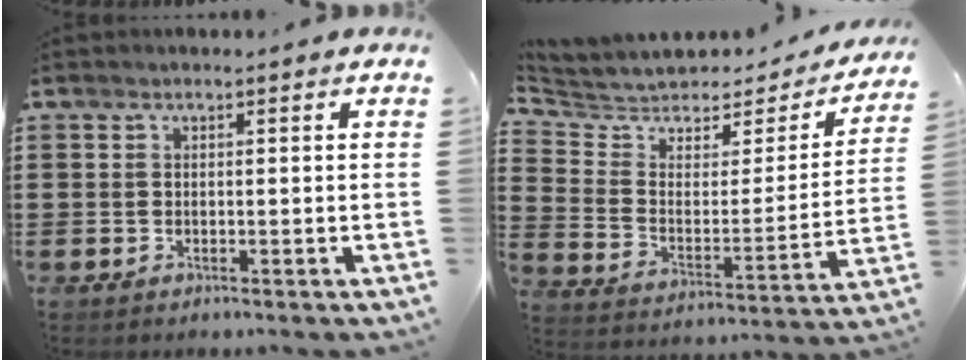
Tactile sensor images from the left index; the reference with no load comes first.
{"total": 4.9, "force": [4.4, 2.0, 0.7], "torque": [-0.048, -0.036, 0.069]}